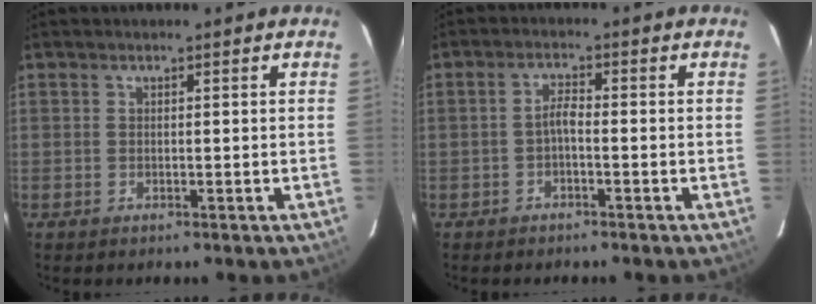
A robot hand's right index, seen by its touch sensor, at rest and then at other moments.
{"total": 2.0, "force": [-1.1, 0.4, 1.7], "torque": [-0.036, 0.007, -0.023]}